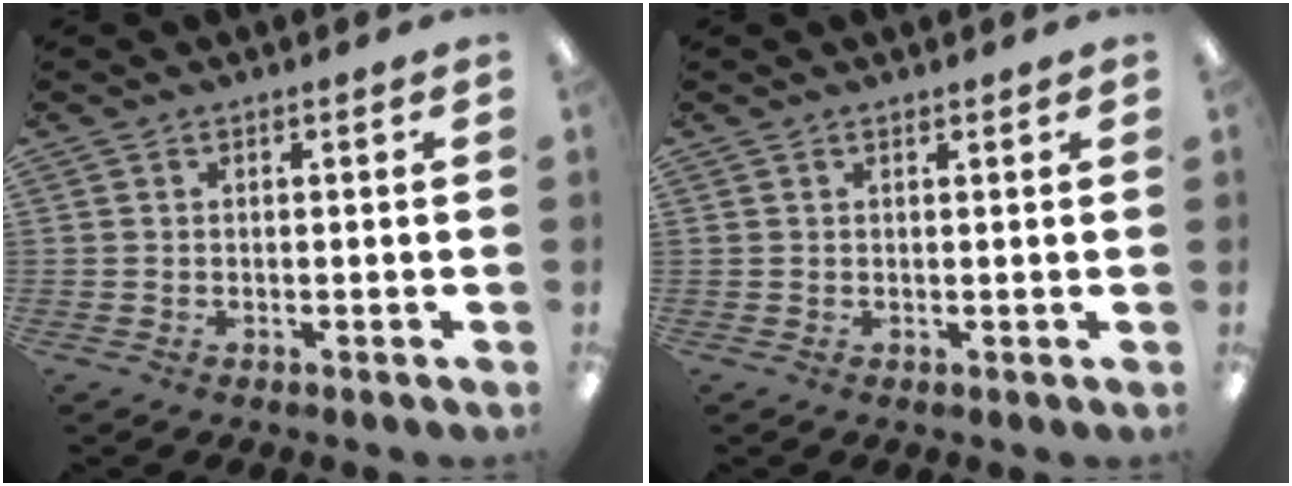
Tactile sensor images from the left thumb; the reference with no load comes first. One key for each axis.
{"total": 0.8, "fx": 0.8, "fy": 0.1, "fz": 0.2, "tx": 0.002, "ty": -0.004, "tz": 0.013}